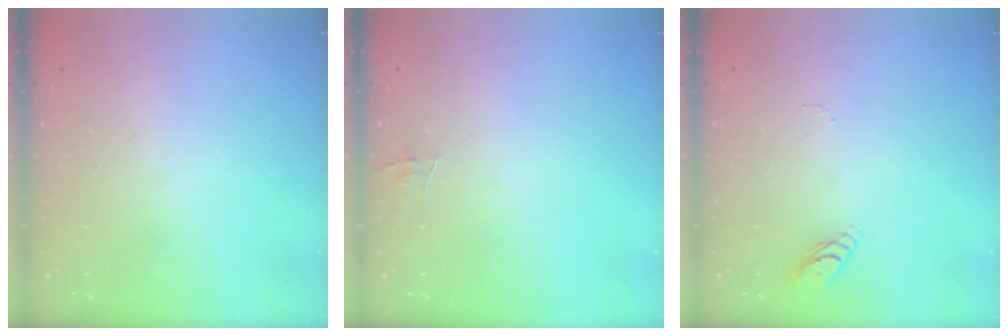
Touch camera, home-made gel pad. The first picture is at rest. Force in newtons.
{"total": 4.3, "press": 4.3, "slide": 0.3}
{"total": 4.0, "press": 4.0, "slide": 0.4}